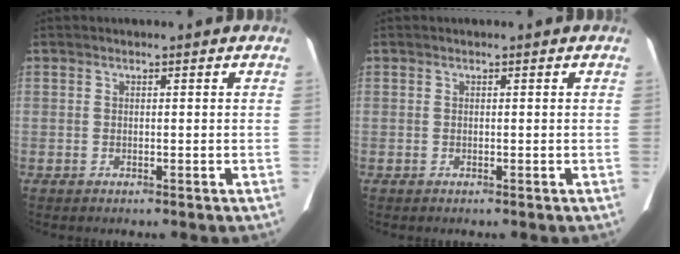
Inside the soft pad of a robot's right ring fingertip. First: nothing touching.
{"total": 0.0}